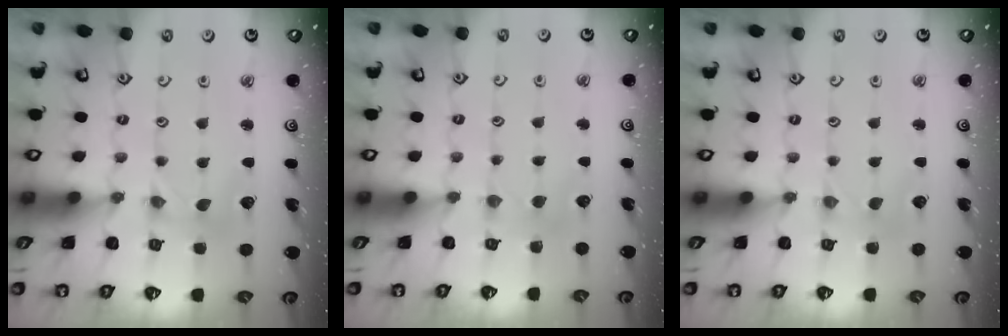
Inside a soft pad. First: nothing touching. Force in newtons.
{"total": 3.8, "press": 3.8, "slide": 0.6}
{"total": 1.2, "press": 1.2, "slide": 0.3}